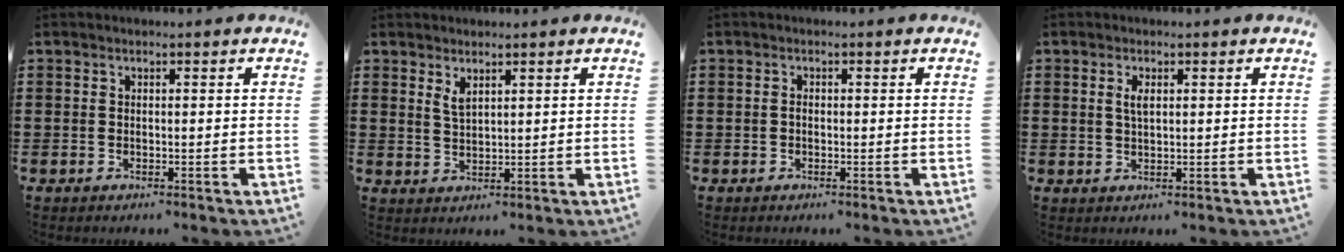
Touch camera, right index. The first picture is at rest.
{"total": 2.2, "force": [1.5, 0.8, 1.4], "torque": [-0.030, 0.003, 0.026]}
{"total": 0.7, "force": [-0.2, 0.4, 0.5], "torque": [-0.012, -0.001, -0.004]}
{"total": 2.1, "force": [0.6, 0.8, 1.8], "torque": [-0.039, 0.004, 0.009]}